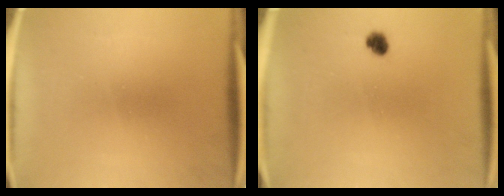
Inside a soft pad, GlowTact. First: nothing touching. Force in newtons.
{"total": 2.2}